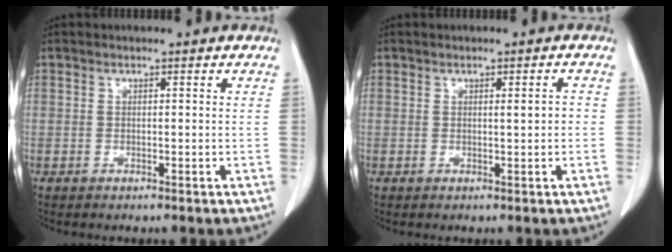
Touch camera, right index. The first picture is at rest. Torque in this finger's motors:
{"motor_torque": [-0.07, 0.17, 0.02, 0.01]}